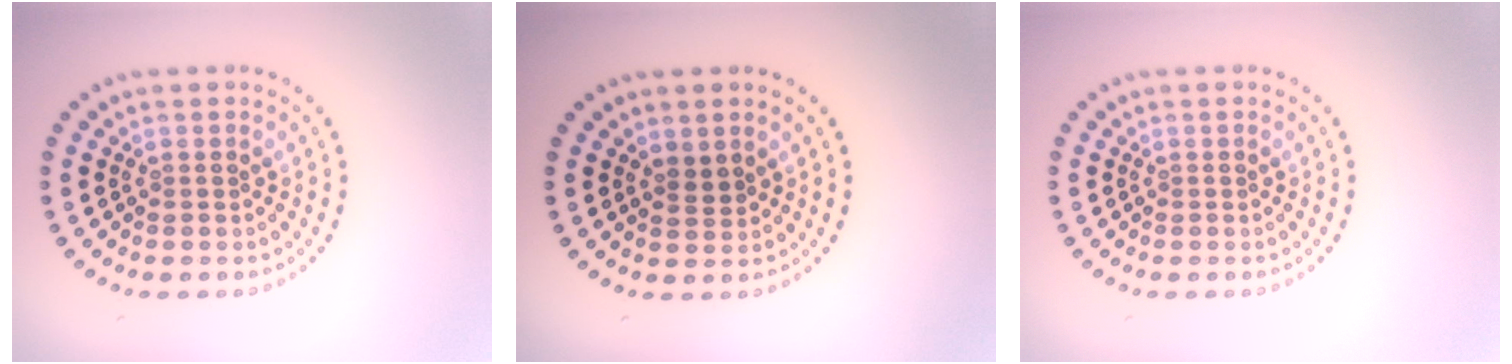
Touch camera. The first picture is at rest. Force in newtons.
{"total": 1.2, "press": 0.9, "slide": 0.8}
{"total": 0.0}